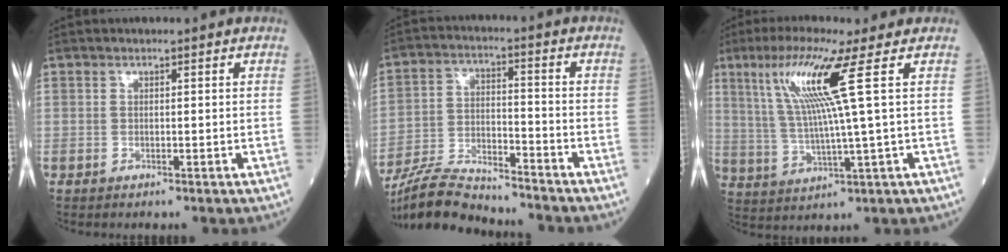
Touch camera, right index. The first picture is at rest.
{"total": 14.8, "force": [-13.7, 2.2, 5.1], "torque": [-0.103, 0.001, -0.241]}
{"total": 11.6, "force": [4.3, -1.4, 10.6], "torque": [-0.218, 0.007, 0.086]}